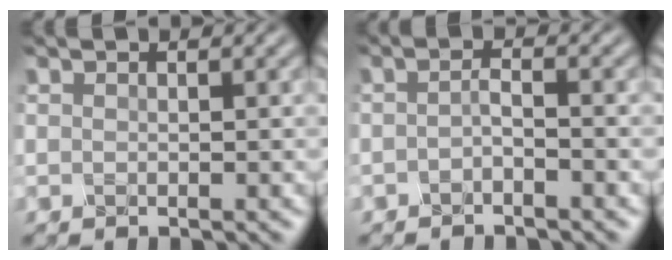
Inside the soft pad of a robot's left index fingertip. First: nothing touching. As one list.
[{"total": 1.6, "force": [-1.3, 0.1, 0.8], "torque": [-0.018, 0.000, -0.029]}]